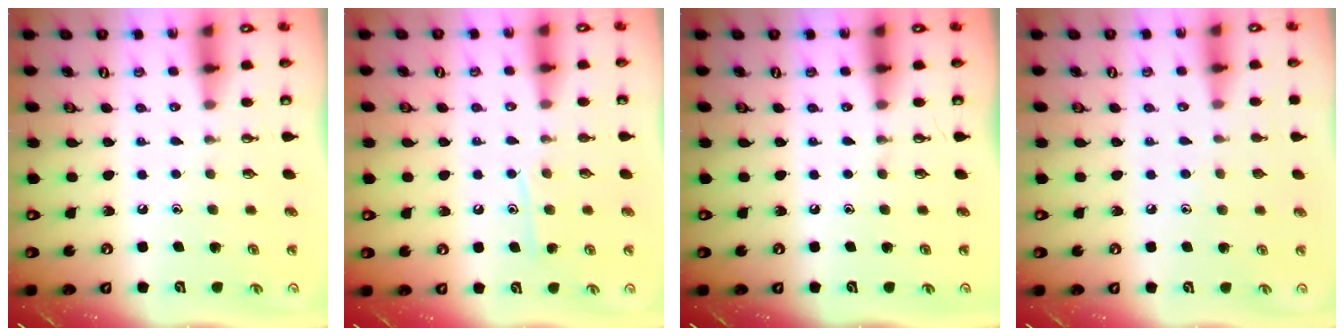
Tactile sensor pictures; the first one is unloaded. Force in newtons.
{"total": 7.9, "press": 7.9, "slide": 0.6}
{"total": 0.0}
{"total": 4.2, "press": 4.2, "slide": 0.5}